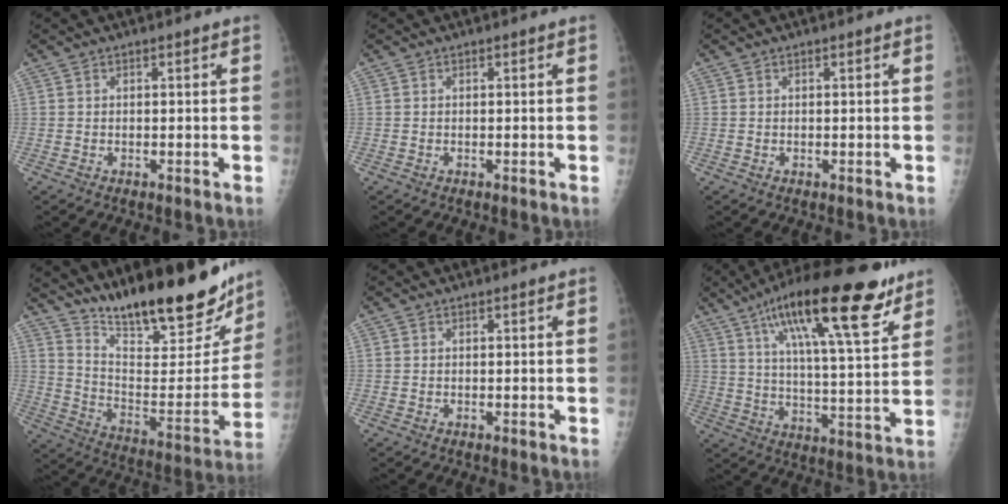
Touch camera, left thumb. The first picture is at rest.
{"total": 0.0}
{"total": 0.0}
{"total": 27.4, "force": [21.2, 7.6, 15.6], "torque": [-0.205, -0.100, 0.317]}
{"total": 0.0}
{"total": 23.1, "force": [13.5, 5.8, 17.9], "torque": [-0.272, -0.032, 0.214]}